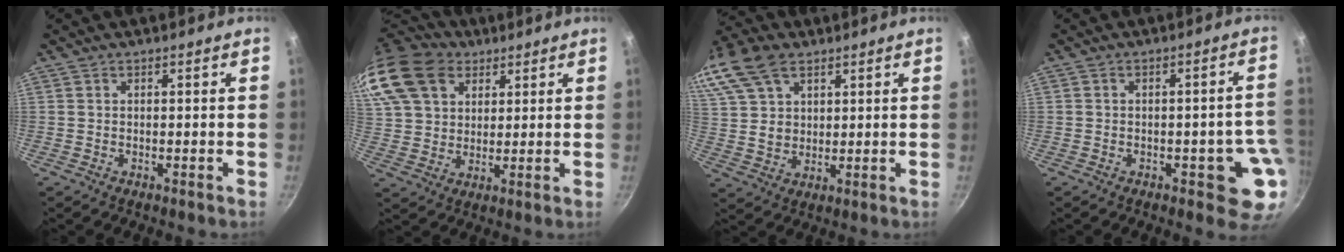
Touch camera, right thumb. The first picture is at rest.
{"total": 21.7, "force": [11.4, 15.2, 10.6], "torque": [-0.242, 0.017, 0.216]}
{"total": 20.1, "force": [10.9, 13.1, 10.7], "torque": [-0.245, 0.027, 0.213]}
{"total": 8.5, "force": [-2.5, 3.8, 7.2], "torque": [-0.030, 0.023, -0.028]}